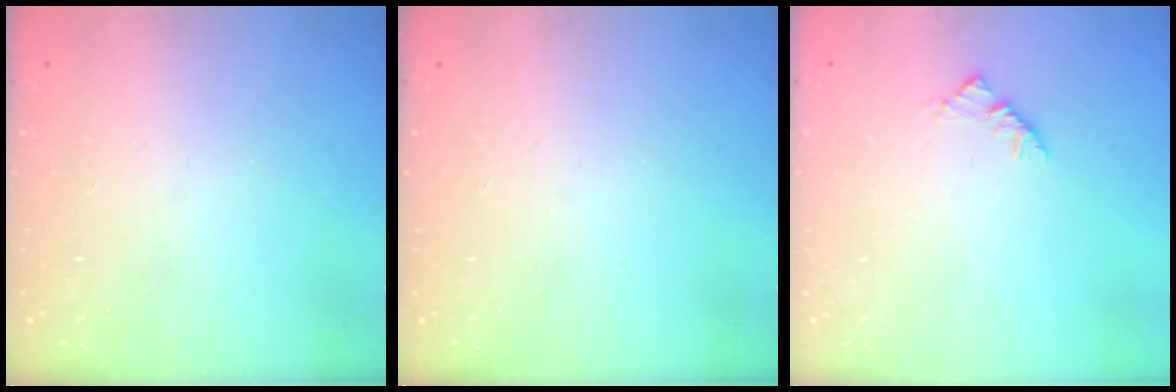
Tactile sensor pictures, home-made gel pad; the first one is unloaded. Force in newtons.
{"total": 0.0}
{"total": 2.9, "press": 2.8, "slide": 0.7}